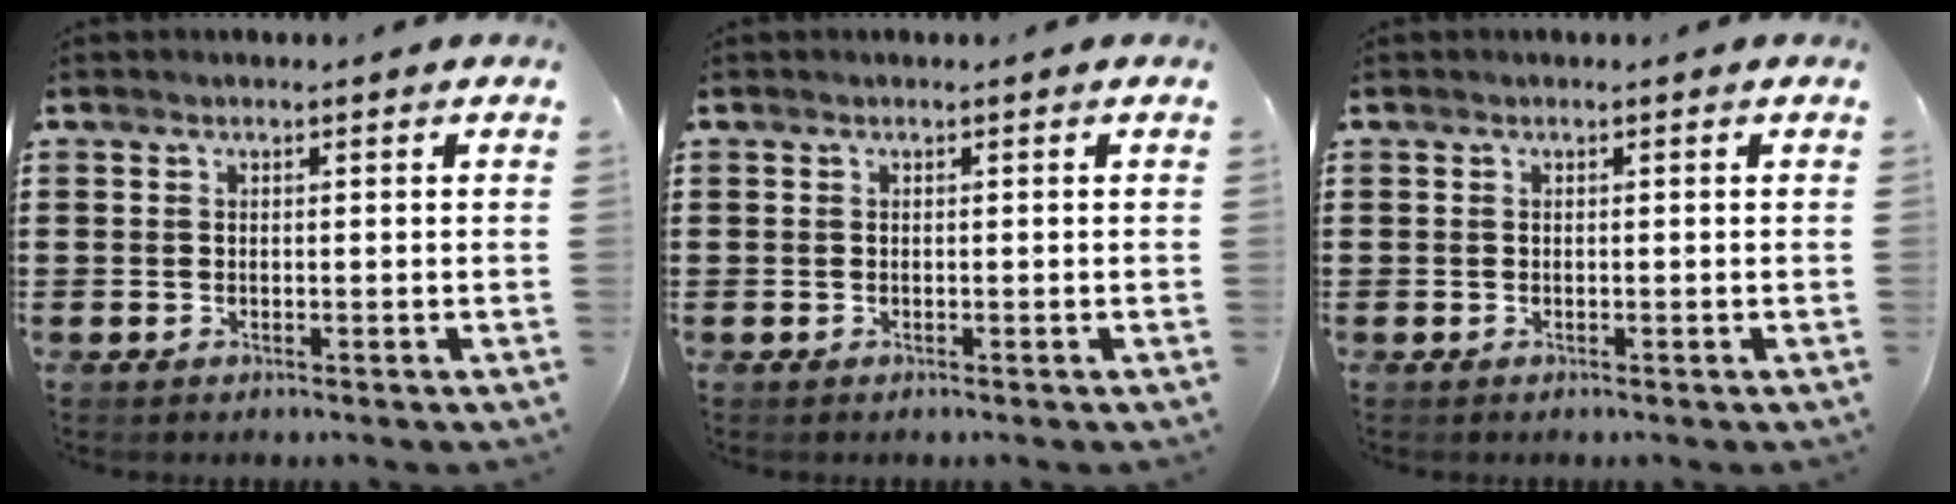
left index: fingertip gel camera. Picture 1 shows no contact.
{"total": 0.0}
{"total": 0.0}